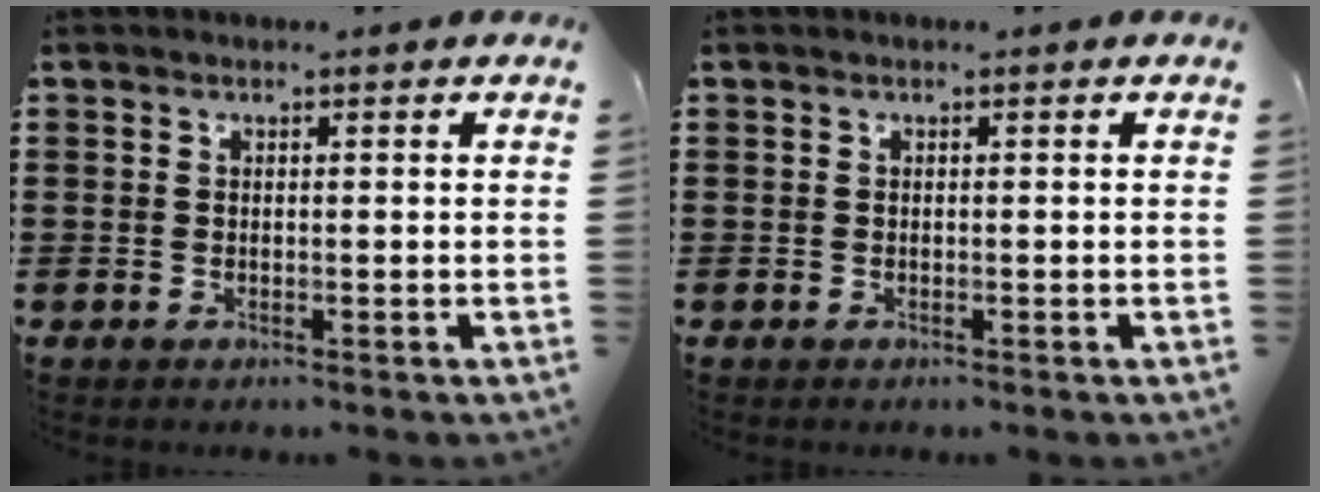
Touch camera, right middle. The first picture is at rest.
{"total": 0.0}